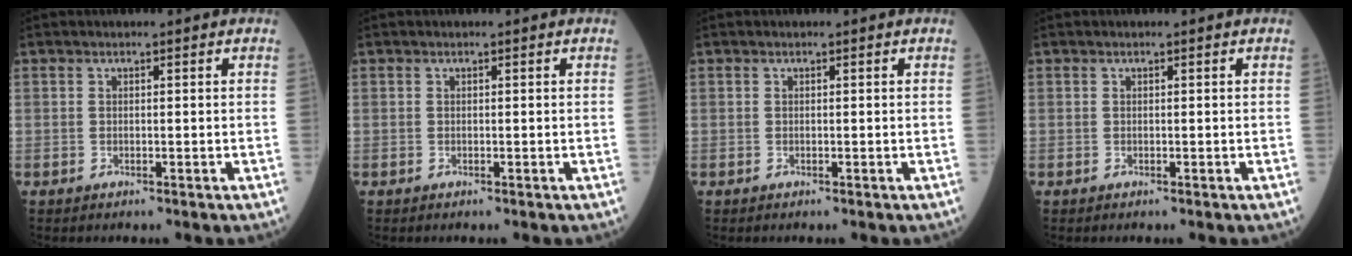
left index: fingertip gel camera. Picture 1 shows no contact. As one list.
[{"total": 0.0}, {"total": 0.0}, {"total": 0.0}]